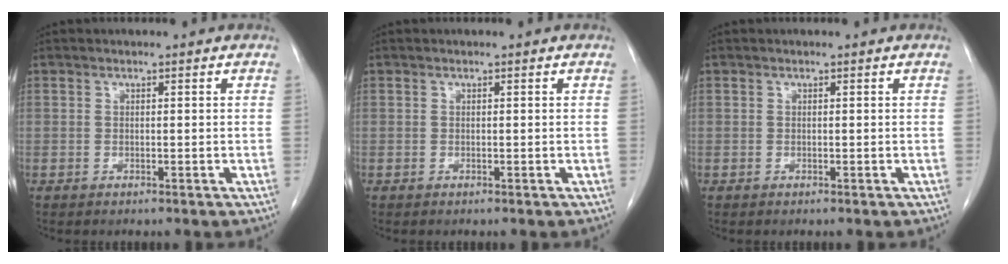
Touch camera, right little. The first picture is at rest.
{"total": 0.0}
{"total": 0.0}